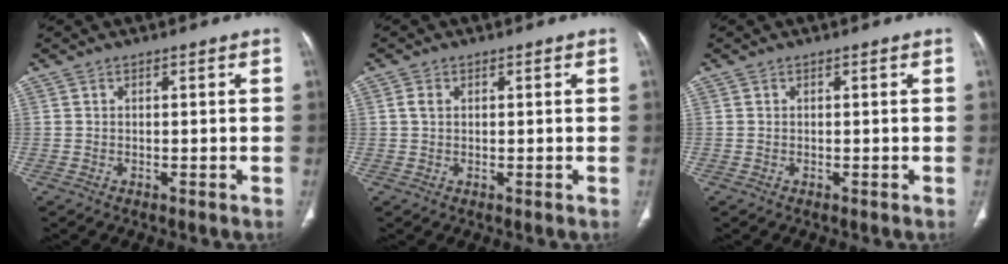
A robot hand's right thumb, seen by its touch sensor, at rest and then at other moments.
{"total": 1.6, "force": [0.4, 1.2, 1.0], "torque": [-0.022, 0.004, 0.010]}
{"total": 0.0}